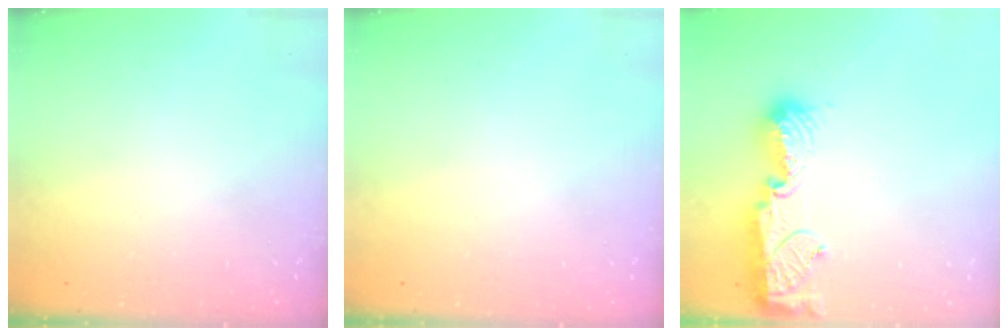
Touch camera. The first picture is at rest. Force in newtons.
{"total": 0.0}
{"total": 11.0, "press": 11.0, "slide": 0.6}